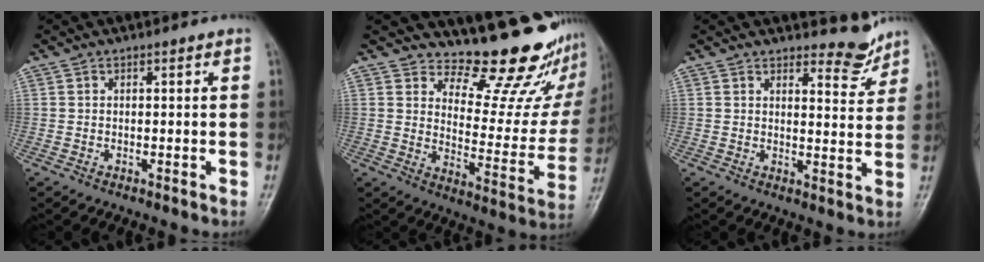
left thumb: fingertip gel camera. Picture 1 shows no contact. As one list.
[{"total": 18.1, "force": [15.8, 6.1, 6.5], "torque": [-0.029, -0.149, 0.197]}, {"total": 5.0, "force": [4.5, 1.8, 1.2], "torque": [0.004, -0.043, 0.061]}]